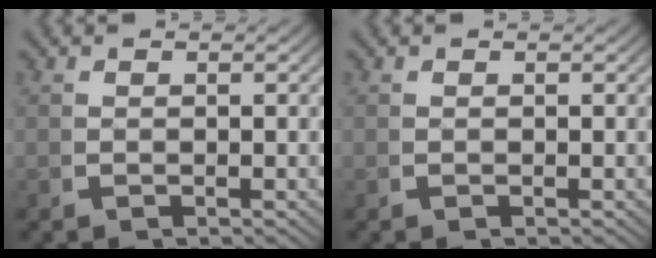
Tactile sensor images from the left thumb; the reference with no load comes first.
{"total": 0.0}